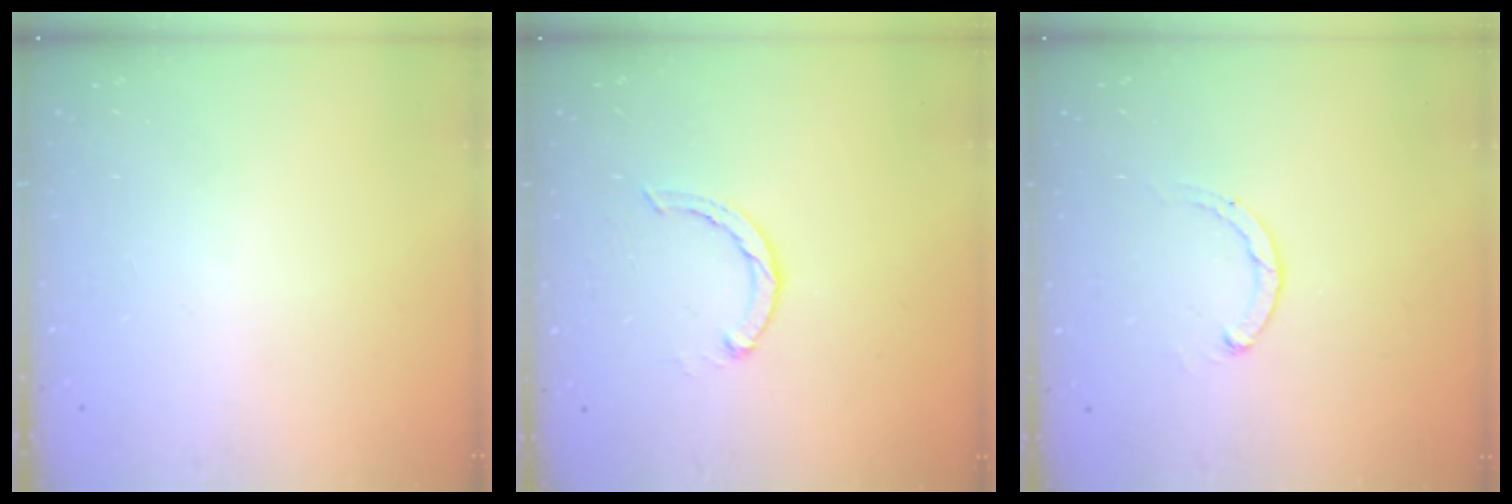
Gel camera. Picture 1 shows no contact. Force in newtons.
{"total": 2.4, "press": 2.4, "slide": 0.4}
{"total": 1.8, "press": 1.7, "slide": 0.5}